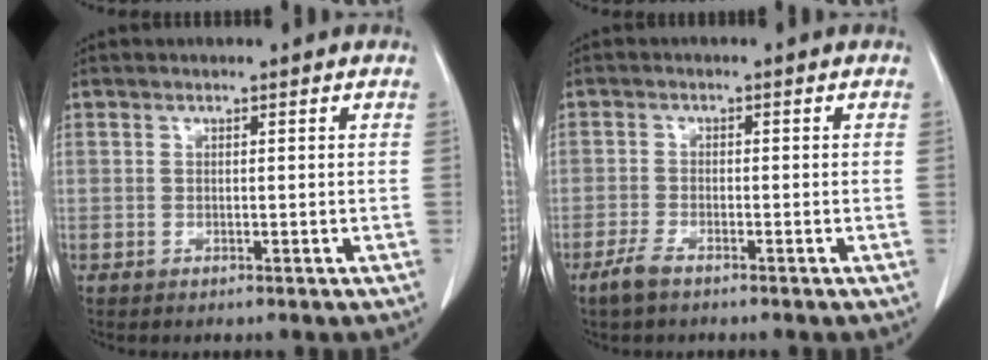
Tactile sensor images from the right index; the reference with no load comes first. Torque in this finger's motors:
{"motor_torque": [0.06, -0.09, 0.11, 0.01]}